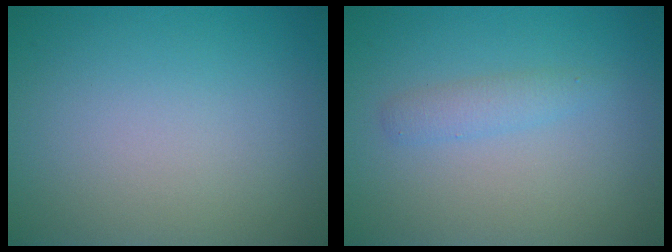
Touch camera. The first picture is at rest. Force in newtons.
{"total": 1.4, "press": 1.4, "slide": 0.1}